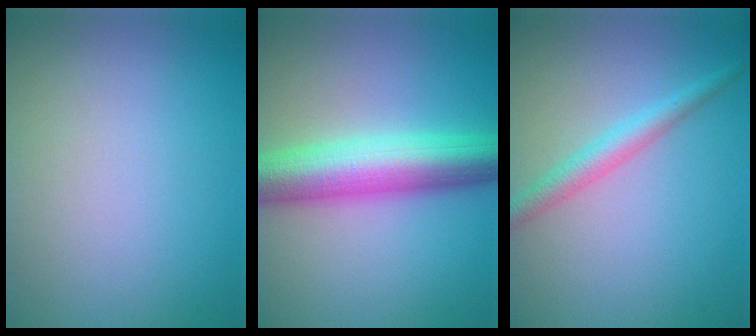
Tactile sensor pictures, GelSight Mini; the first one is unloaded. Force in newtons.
{"total": 8.3, "press": 8.2, "slide": 0.2}
{"total": 2.6, "press": 2.5, "slide": 0.1}